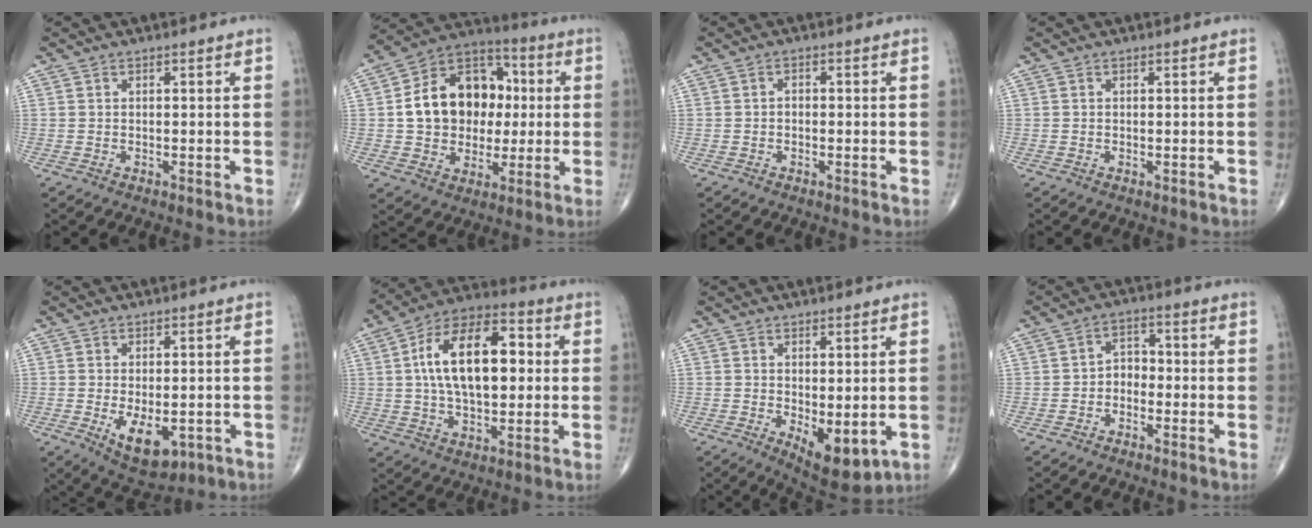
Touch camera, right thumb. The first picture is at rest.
{"total": 18.5, "force": [1.5, 14.0, 12.0], "torque": [-0.151, 0.026, 0.023]}
{"total": 1.1, "force": [-0.3, 0.8, 0.6], "torque": [-0.002, 0.005, -0.008]}
{"total": 0.0}
{"total": 8.2, "force": [-2.1, 4.4, 6.6], "torque": [-0.085, -0.009, -0.019]}
{"total": 18.4, "force": [2.3, 9.8, 15.4], "torque": [-0.245, 0.023, 0.033]}
{"total": 8.0, "force": [-1.5, 3.6, 7.0], "torque": [-0.086, -0.019, -0.008]}
{"total": 3.6, "force": [-1.4, 2.7, 2.0], "torque": [-0.012, 0.025, -0.036]}